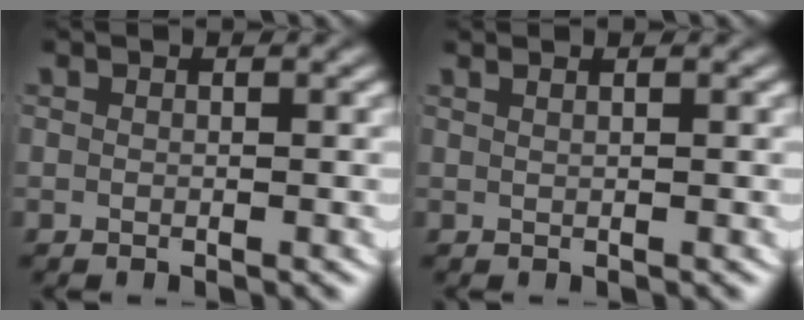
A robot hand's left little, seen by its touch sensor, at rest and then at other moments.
{"total": 1.2, "force": [0.9, -0.3, 0.7], "torque": [-0.008, 0.004, 0.016]}